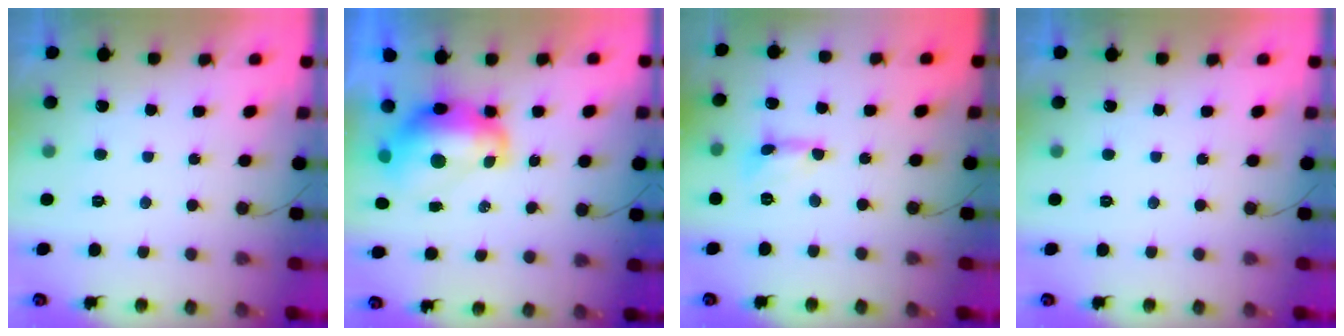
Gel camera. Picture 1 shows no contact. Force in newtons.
{"total": 10.5, "press": 10.5, "slide": 1.1}
{"total": 1.0, "press": 1.0, "slide": 0.1}
{"total": 0.0}